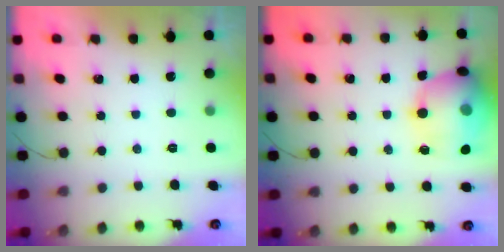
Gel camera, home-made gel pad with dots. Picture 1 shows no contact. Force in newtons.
{"total": 17.4, "press": 17.2, "slide": 2.7}